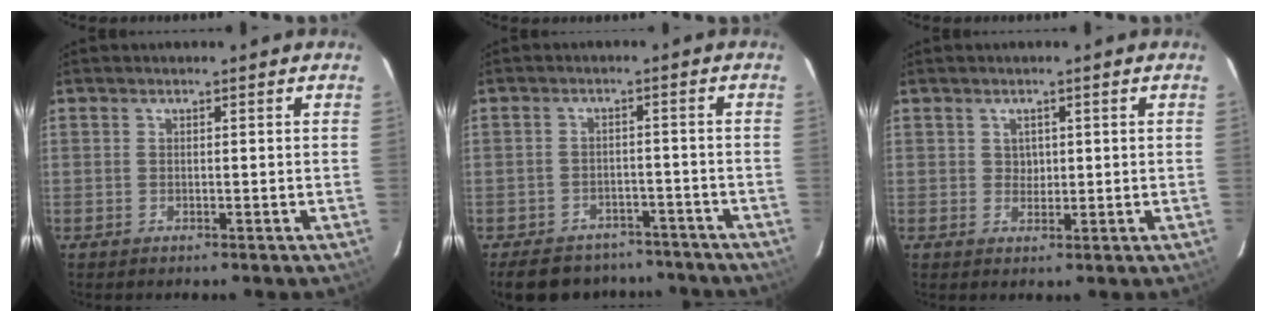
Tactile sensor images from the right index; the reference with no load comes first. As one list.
[{"total": 16.1, "force": [-13.1, 7.7, 5.4], "torque": [-0.129, 0.020, -0.166]}, {"total": 1.9, "force": [0.6, 1.8, 0.3], "torque": [-0.001, 0.005, 0.010]}]